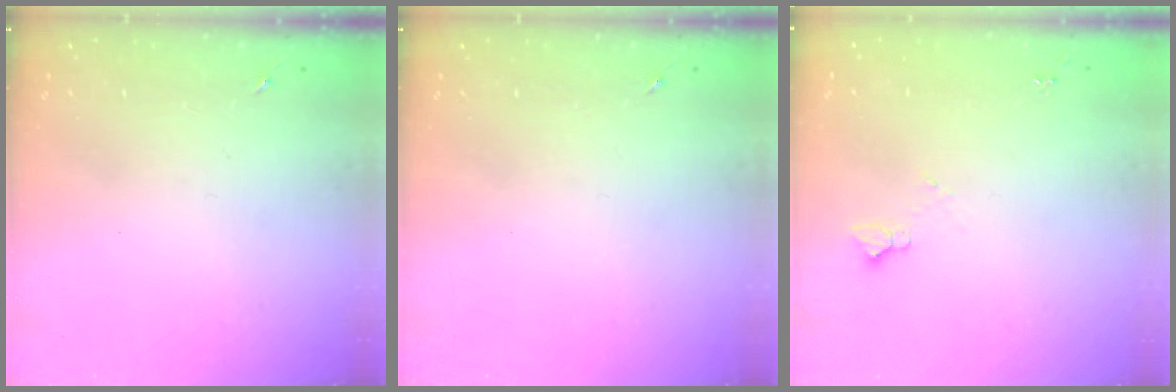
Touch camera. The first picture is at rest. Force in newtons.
{"total": 0.0}
{"total": 3.6, "press": 3.6, "slide": 0.5}